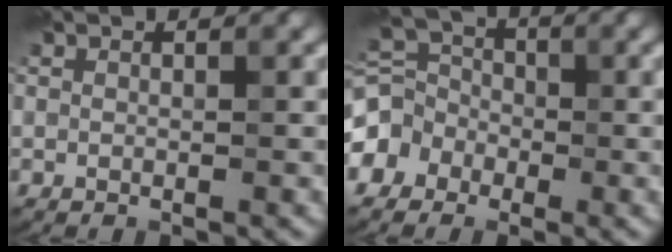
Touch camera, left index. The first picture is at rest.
{"total": 5.9, "force": [-2.4, 5.0, 2.0], "torque": [-0.028, 0.014, -0.066]}